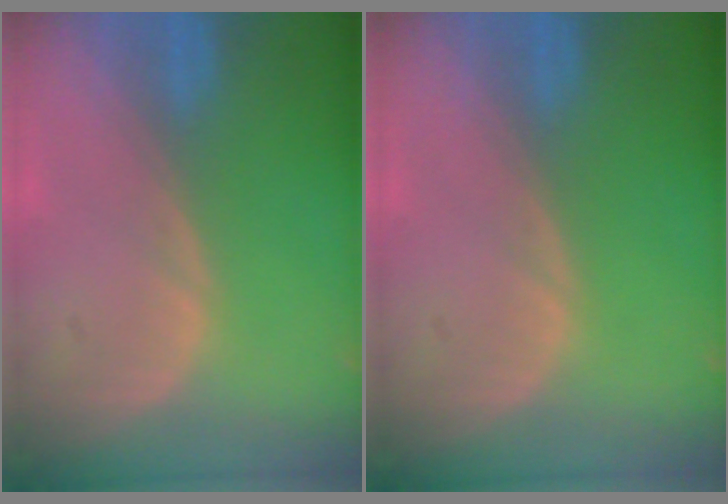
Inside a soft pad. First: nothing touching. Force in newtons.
{"total": 0.0}